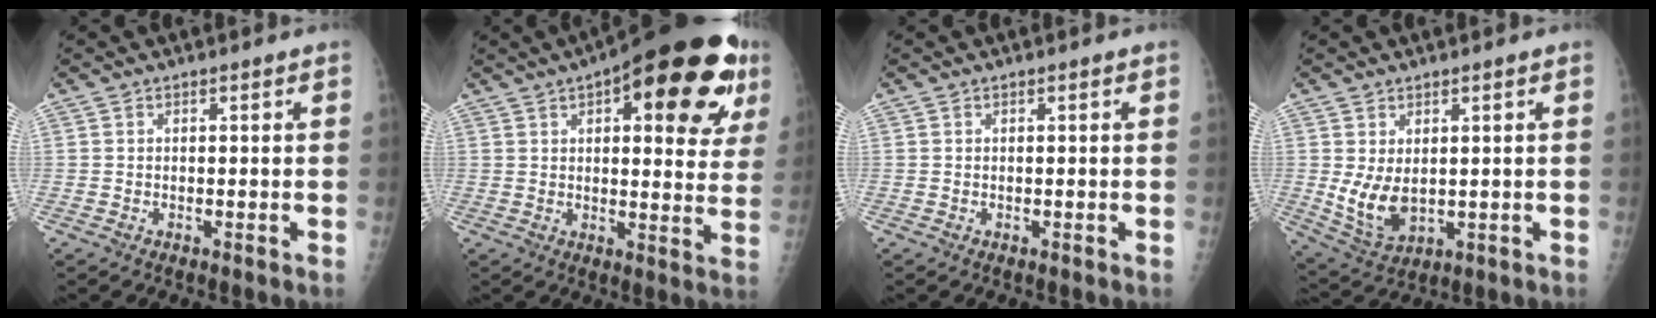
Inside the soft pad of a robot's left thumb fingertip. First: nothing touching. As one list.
[{"total": 24.6, "force": [11.2, 9.2, 19.9], "torque": [-0.236, -0.003, 0.145]}, {"total": 0.0}, {"total": 7.2, "force": [0.5, 4.5, 5.6], "torque": [-0.095, -0.018, 0.029]}]